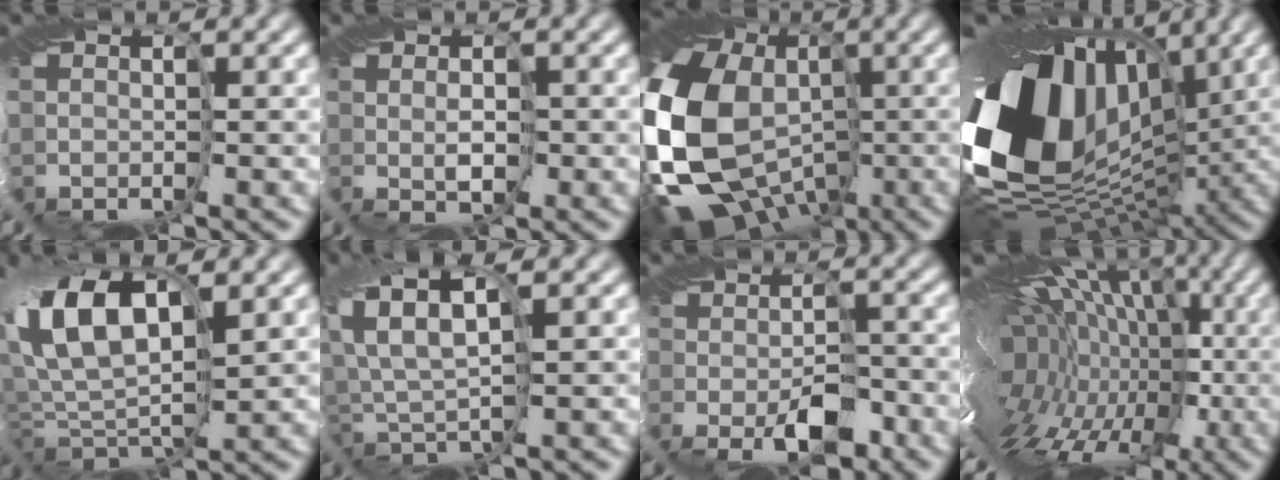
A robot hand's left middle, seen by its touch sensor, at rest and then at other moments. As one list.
[{"total": 0.9, "force": [-0.2, 0.2, 0.9], "torque": [-0.012, -0.002, -0.002]}, {"total": 16.5, "force": [-4.6, 11.4, 11.0], "torque": [-0.239, 0.000, -0.097]}, {"total": 16.6, "force": [1.4, 11.1, 12.3], "torque": [-0.241, -0.043, 0.029]}, {"total": 9.5, "force": [1.9, 4.7, 8.1], "torque": [-0.159, 0.007, 0.026]}, {"total": 5.8, "force": [1.4, 2.1, 5.2], "torque": [-0.102, 0.014, 0.017]}, {"total": 2.0, "force": [-1.7, 0.4, 0.9], "torque": [-0.005, -0.004, -0.029]}, {"total": 17.1, "force": [-2.0, 11.4, 12.7], "torque": [-0.126, 0.016, -0.045]}]